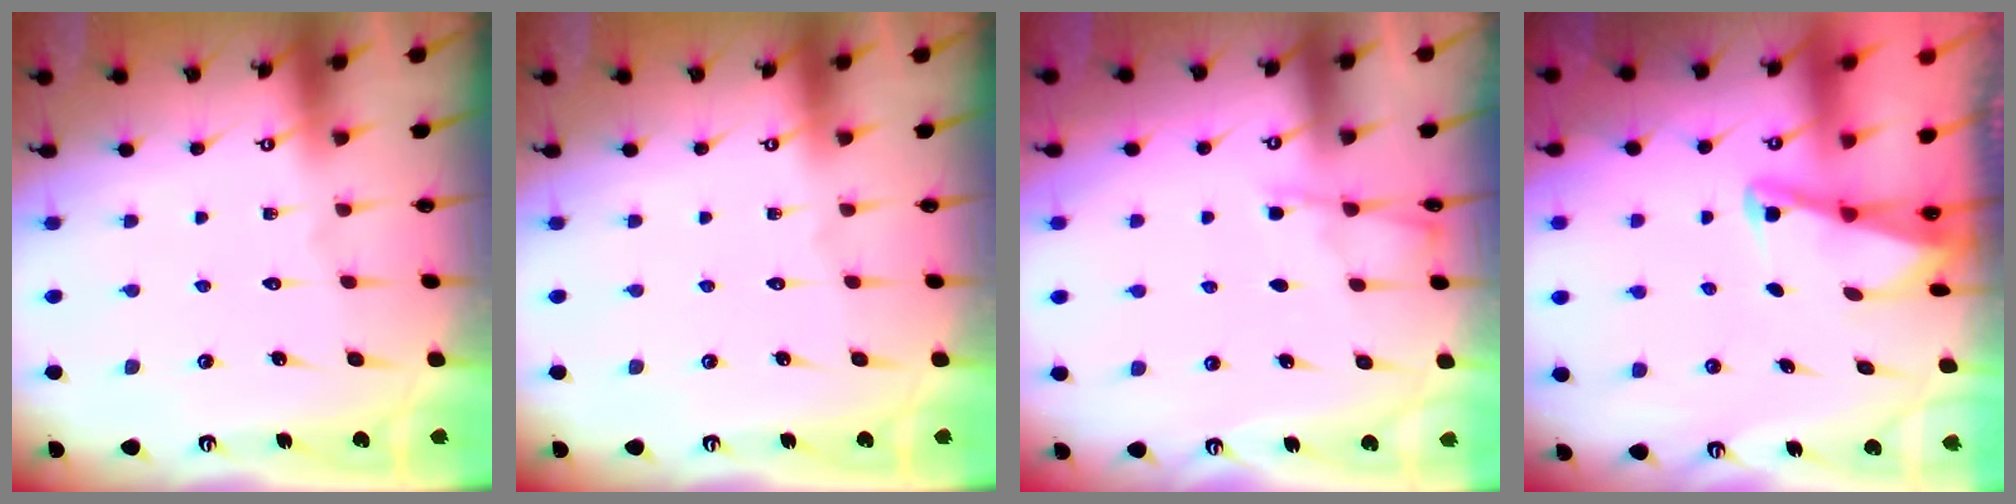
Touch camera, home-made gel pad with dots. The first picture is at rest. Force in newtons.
{"total": 0.0}
{"total": 3.3, "press": 3.2, "slide": 0.4}
{"total": 2.0, "press": 2.0, "slide": 0.3}